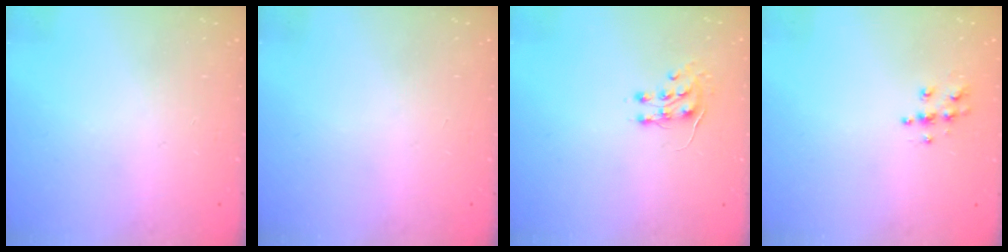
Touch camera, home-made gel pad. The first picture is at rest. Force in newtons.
{"total": 0.0}
{"total": 7.4, "press": 7.4, "slide": 0.7}
{"total": 6.6, "press": 6.6, "slide": 0.3}